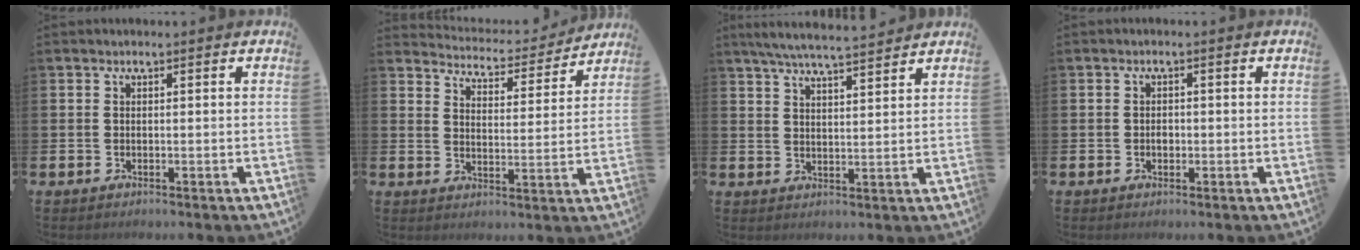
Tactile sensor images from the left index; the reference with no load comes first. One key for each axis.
{"total": 4.9, "fx": 4.8, "fy": 0.7, "fz": 0.3, "tx": -0.027, "ty": -0.041, "tz": 0.079}
{"total": 5.8, "fx": 5.5, "fy": 0.1, "fz": 1.8, "tx": -0.047, "ty": -0.025, "tz": 0.098}
{"total": 1.4, "fx": -0.2, "fy": 1.0, "fz": 0.9, "tx": -0.005, "ty": 0.001, "tz": -0.008}